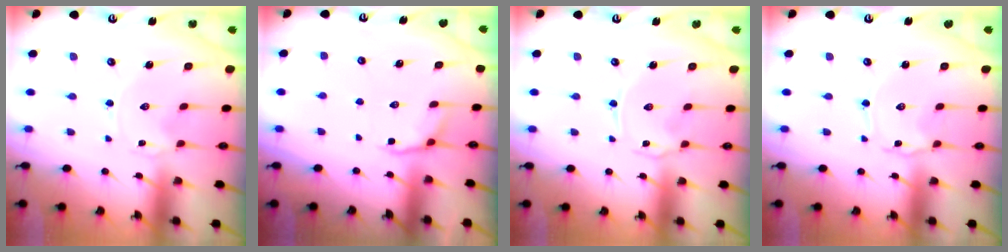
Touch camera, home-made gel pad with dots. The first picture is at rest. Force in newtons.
{"total": 2.8, "press": 2.0, "slide": 2.0}
{"total": 0.6, "press": 0.6, "slide": 0.2}
{"total": 1.0, "press": 1.0, "slide": 0.1}